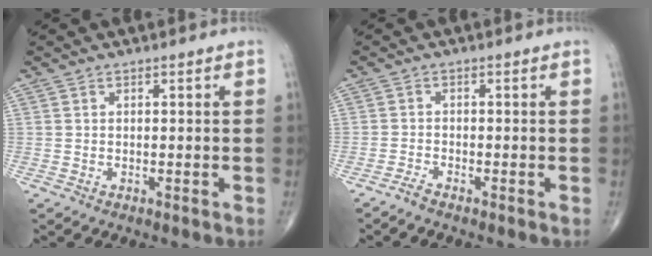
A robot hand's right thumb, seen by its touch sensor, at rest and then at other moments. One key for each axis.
{"total": 1.4, "fx": -1.3, "fy": -0.1, "fz": 0.5, "tx": -0.019, "ty": 0.003, "tz": -0.029}